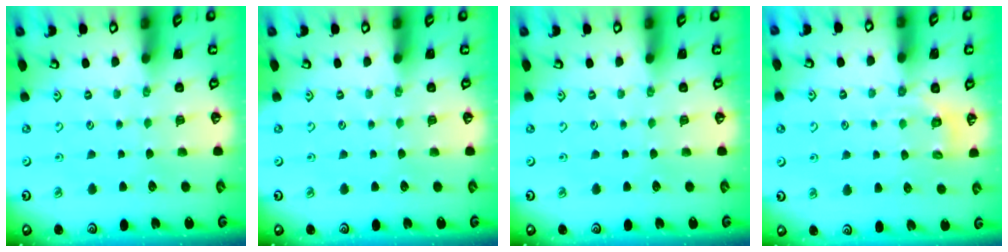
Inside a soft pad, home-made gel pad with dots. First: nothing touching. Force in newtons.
{"total": 0.0}
{"total": 0.0}
{"total": 3.3, "press": 2.9, "slide": 1.5}